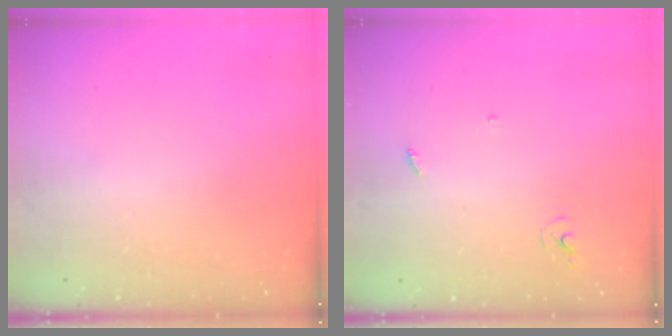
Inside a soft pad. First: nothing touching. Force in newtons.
{"total": 2.4, "press": 2.4, "slide": 0.2}